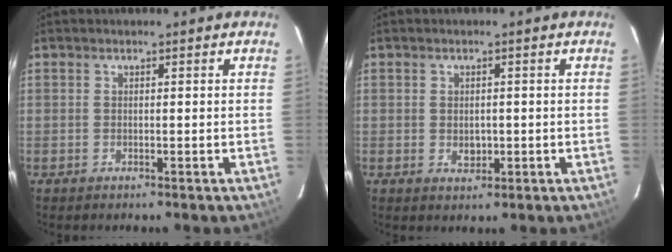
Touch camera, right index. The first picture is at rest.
{"total": 2.6, "force": [-0.4, 2.1, 1.5], "torque": [-0.023, 0.000, -0.004]}